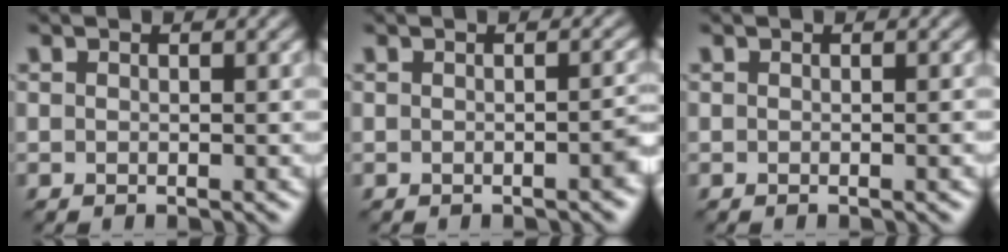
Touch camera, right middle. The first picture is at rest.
{"total": 1.4, "force": [-0.5, 0.3, 1.2], "torque": [-0.015, 0.004, -0.008]}
{"total": 0.5, "force": [-0.2, 0.0, 0.5], "torque": [-0.005, 0.000, -0.003]}